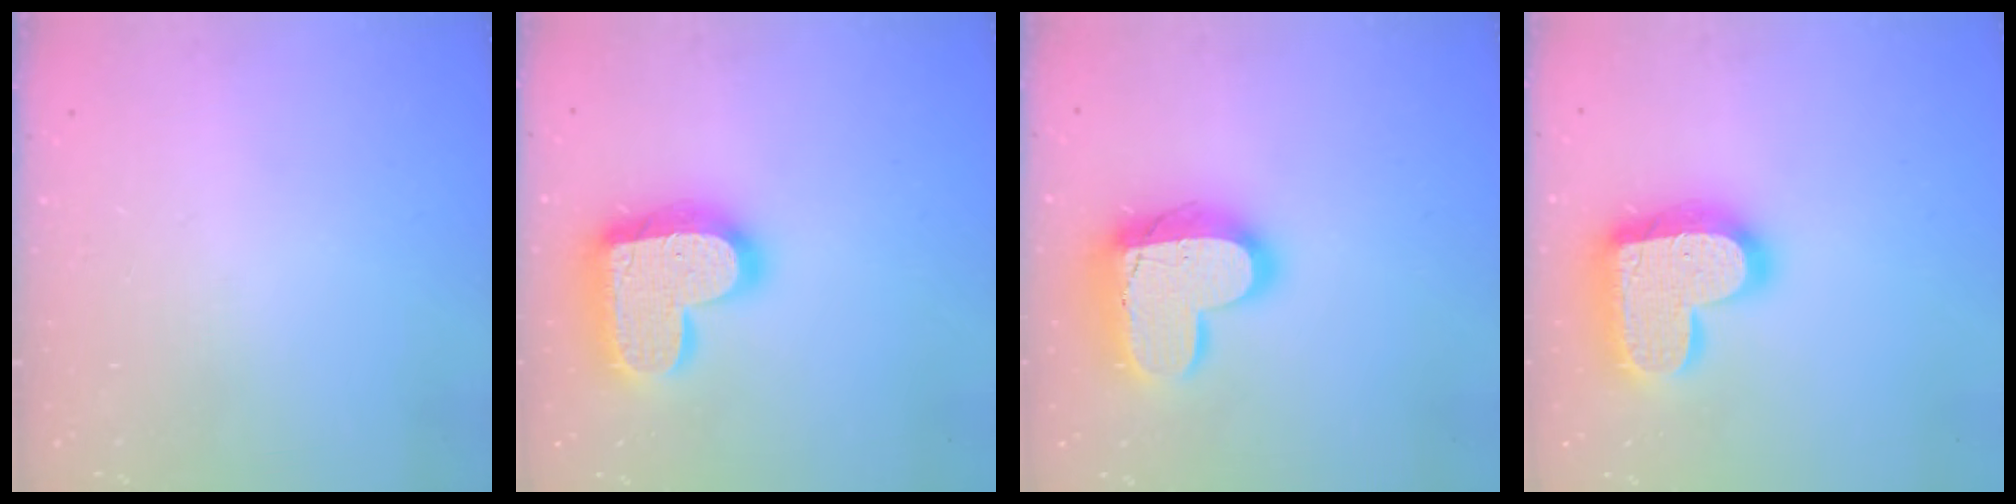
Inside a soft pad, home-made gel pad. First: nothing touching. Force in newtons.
{"total": 22.2, "press": 22.1, "slide": 1.5}
{"total": 17.8, "press": 17.8, "slide": 1.5}
{"total": 22.2, "press": 22.1, "slide": 1.5}